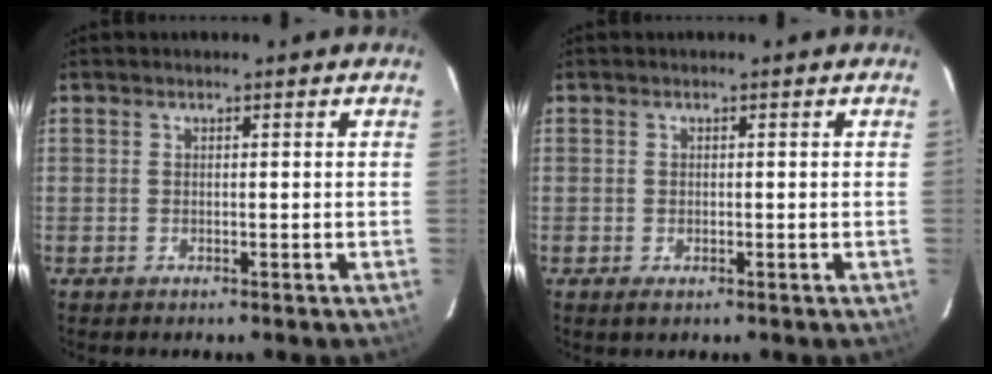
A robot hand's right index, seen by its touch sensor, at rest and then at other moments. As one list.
[{"total": 0.9, "force": [-0.3, 0.6, 0.6], "torque": [-0.011, -0.002, -0.004]}]